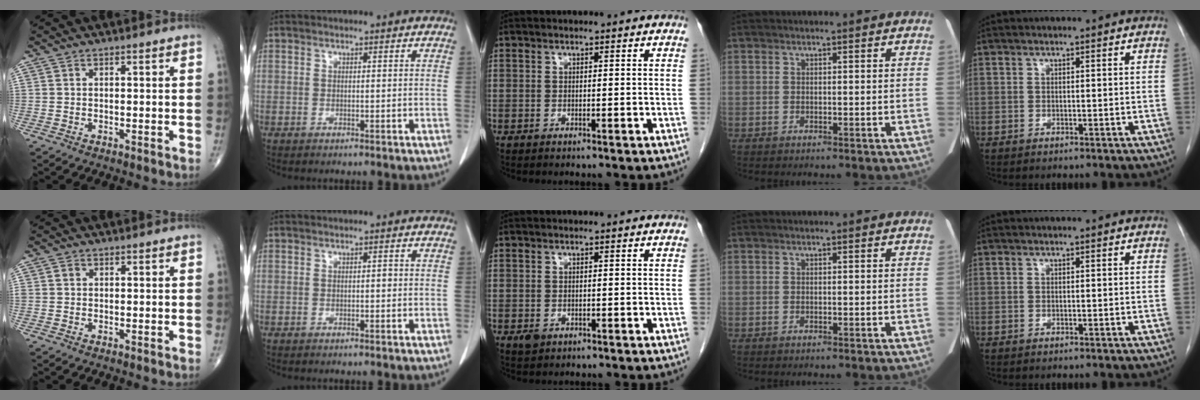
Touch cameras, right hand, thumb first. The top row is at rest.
{"thumb": {"total": 0.9, "force": [0.2, 0.8, 0.4], "torque": [-0.002, 0.002, 0.002]}, "index": {"total": 0.6, "force": [-0.1, 0.2, 0.5], "torque": [-0.006, 0.002, -0.001]}, "middle": {"total": 1.3, "force": [-0.5, 1.0, 0.7], "torque": [-0.010, 0.002, -0.001]}}